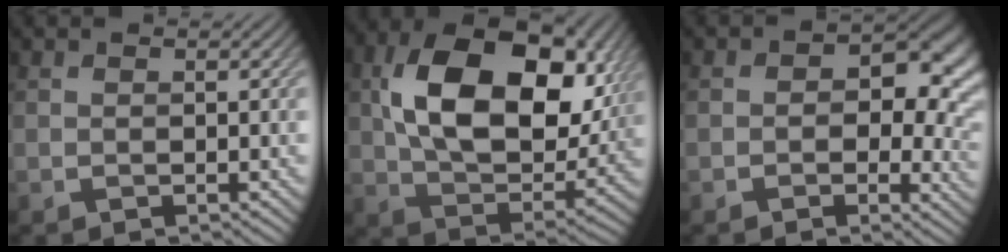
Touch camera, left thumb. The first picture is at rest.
{"total": 16.7, "force": [4.3, 10.6, 12.2], "torque": [-0.218, -0.008, 0.087]}
{"total": 9.4, "force": [0.9, 6.0, 7.2], "torque": [-0.076, -0.018, 0.021]}